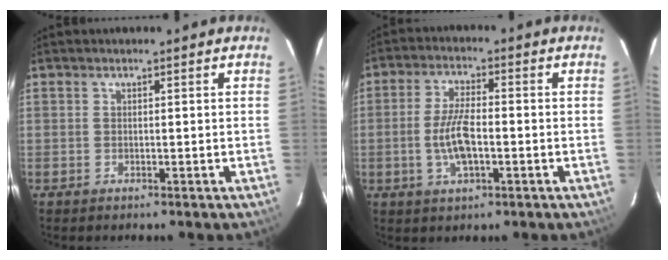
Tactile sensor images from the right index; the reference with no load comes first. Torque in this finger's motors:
{"motor_torque": [0.35, -0.02, 0.20, 0.07]}